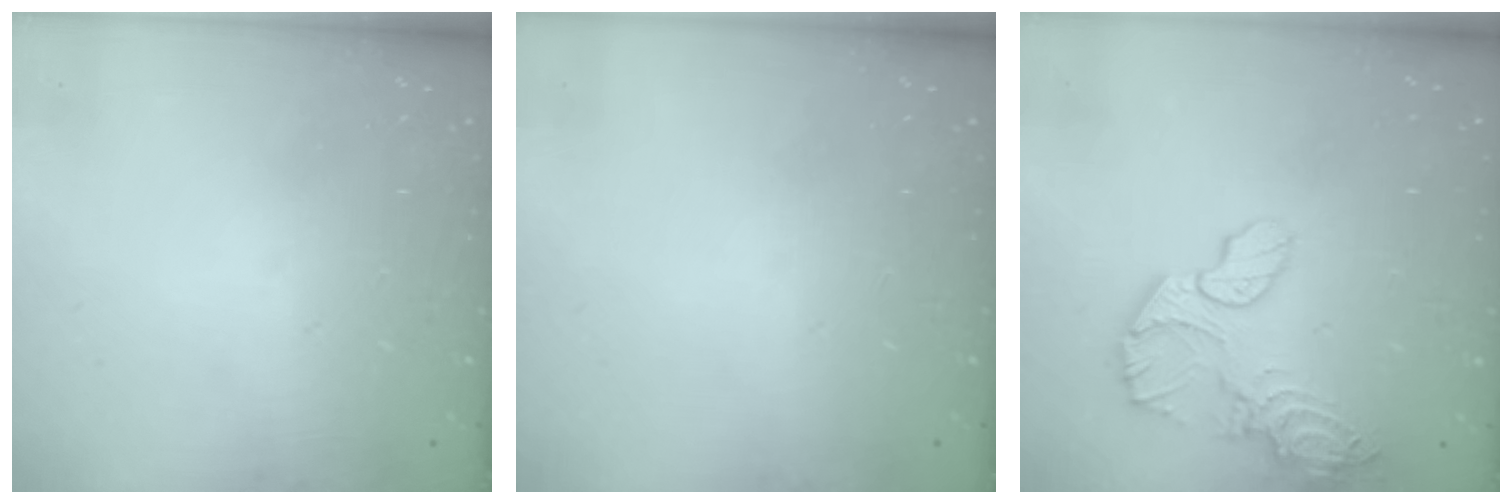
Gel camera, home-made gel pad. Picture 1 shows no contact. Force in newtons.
{"total": 0.0}
{"total": 14.0, "press": 13.9, "slide": 1.3}